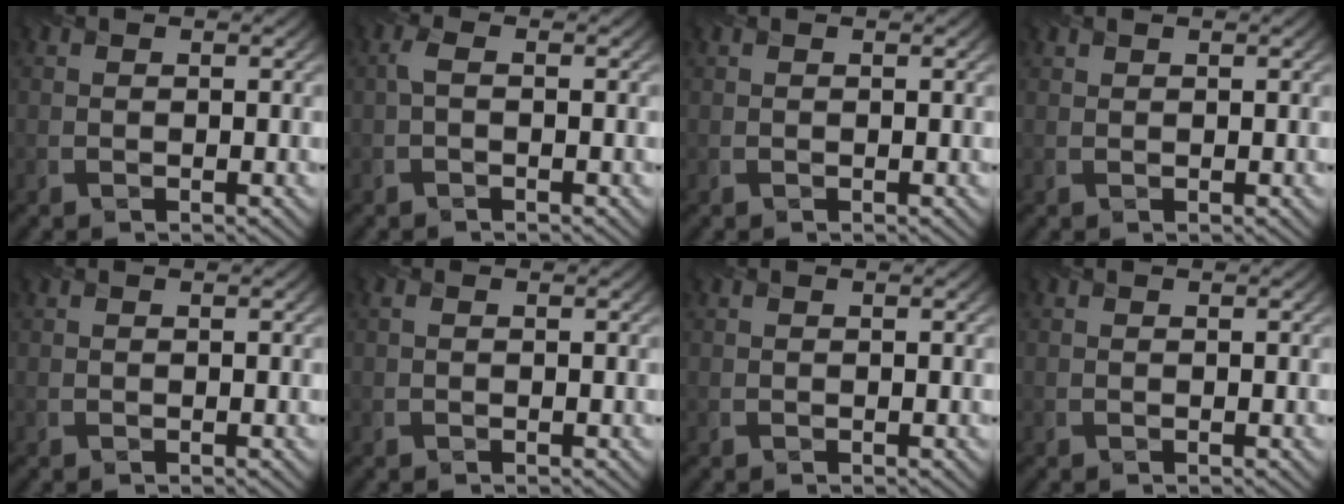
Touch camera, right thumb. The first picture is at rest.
{"total": 1.3, "force": [-0.1, 0.4, 1.3], "torque": [-0.032, 0.005, -0.005]}
{"total": 0.0}
{"total": 0.5, "force": [0.5, 0.1, 0.1], "torque": [-0.004, 0.001, 0.012]}
{"total": 0.0}
{"total": 0.6, "force": [0.1, 0.4, 0.5], "torque": [-0.013, 0.002, 0.004]}
{"total": 0.0}
{"total": 0.0}